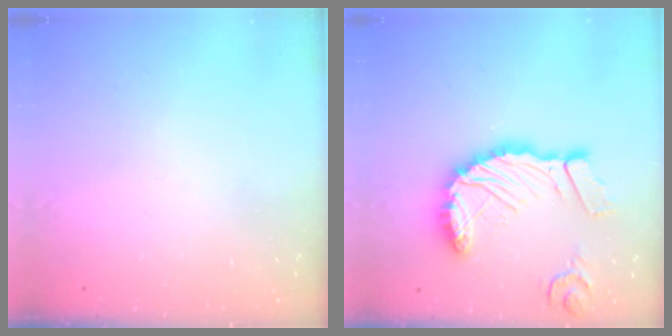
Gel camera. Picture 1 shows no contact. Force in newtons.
{"total": 13.8, "press": 13.8, "slide": 1.6}